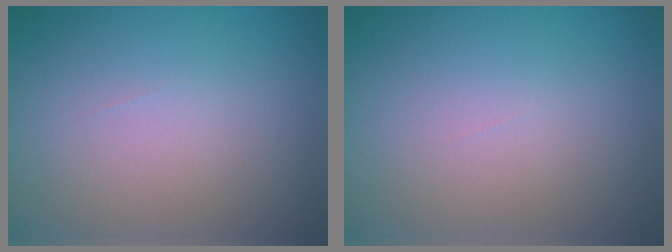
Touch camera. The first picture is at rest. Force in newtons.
{"total": 0.0}